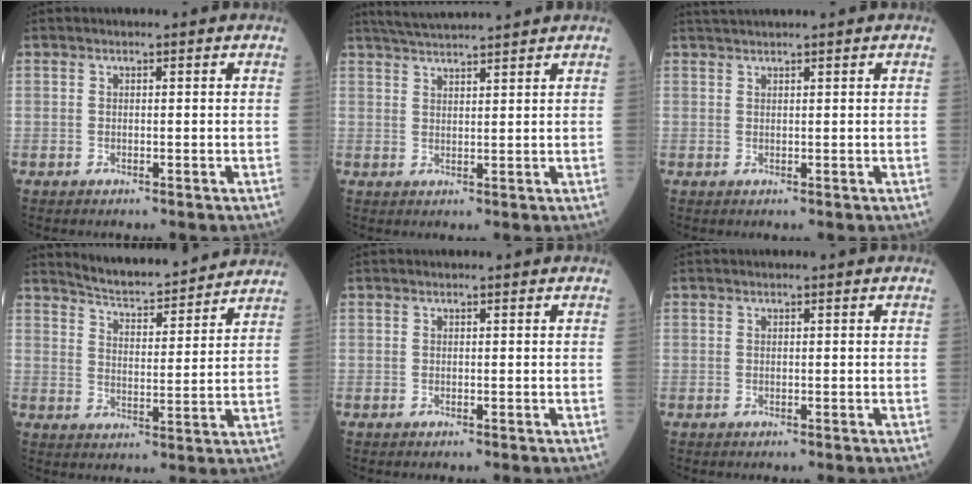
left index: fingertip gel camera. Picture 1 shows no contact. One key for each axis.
{"total": 7.6, "fx": 7.1, "fy": -0.8, "fz": 2.7, "tx": -0.052, "ty": 0.029, "tz": 0.114}
{"total": 3.0, "fx": 2.7, "fy": -0.6, "fz": 1.1, "tx": -0.011, "ty": 0.026, "tz": 0.052}
{"total": 12.2, "fx": 11.7, "fy": 1.0, "fz": 3.4, "tx": -0.057, "ty": 0.007, "tz": 0.170}
{"total": 0.0}
{"total": 0.0}